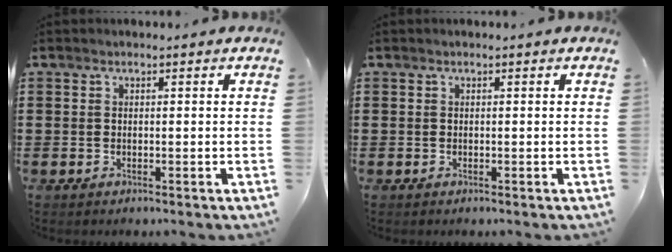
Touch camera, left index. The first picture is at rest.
{"total": 0.0}